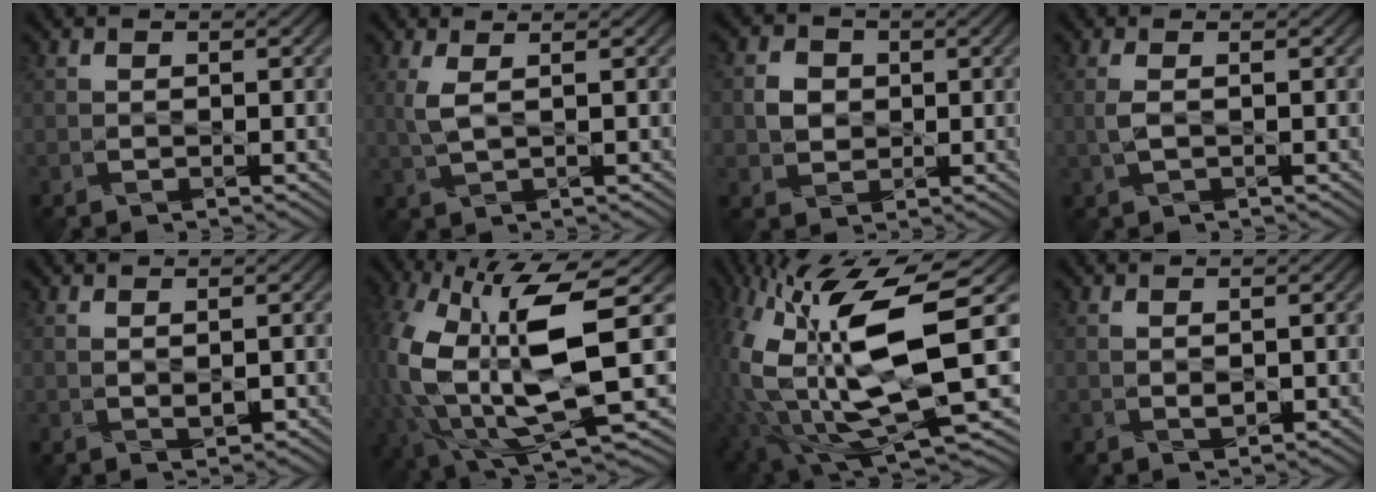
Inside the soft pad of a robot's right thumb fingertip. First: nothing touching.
{"total": 2.5, "force": [1.2, 0.4, 2.2], "torque": [-0.062, 0.006, 0.024]}
{"total": 3.0, "force": [0.3, 2.8, 1.2], "torque": [-0.029, 0.004, -0.002]}
{"total": 1.3, "force": [0.1, 0.2, 1.3], "torque": [-0.040, 0.006, 0.002]}
{"total": 1.4, "force": [0.5, 0.3, 1.2], "torque": [-0.032, 0.001, 0.015]}
{"total": 14.7, "force": [1.1, 6.1, 13.3], "torque": [-0.308, -0.029, 0.030]}
{"total": 16.0, "force": [1.8, 6.5, 14.5], "torque": [-0.319, -0.009, 0.040]}
{"total": 1.0, "force": [0.3, 0.3, 0.9], "torque": [-0.023, 0.000, 0.010]}